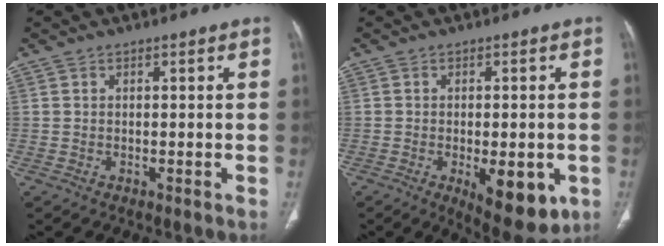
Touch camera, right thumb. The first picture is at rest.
{"total": 10.9, "force": [-3.5, 4.6, 9.3], "torque": [-0.107, -0.010, -0.037]}